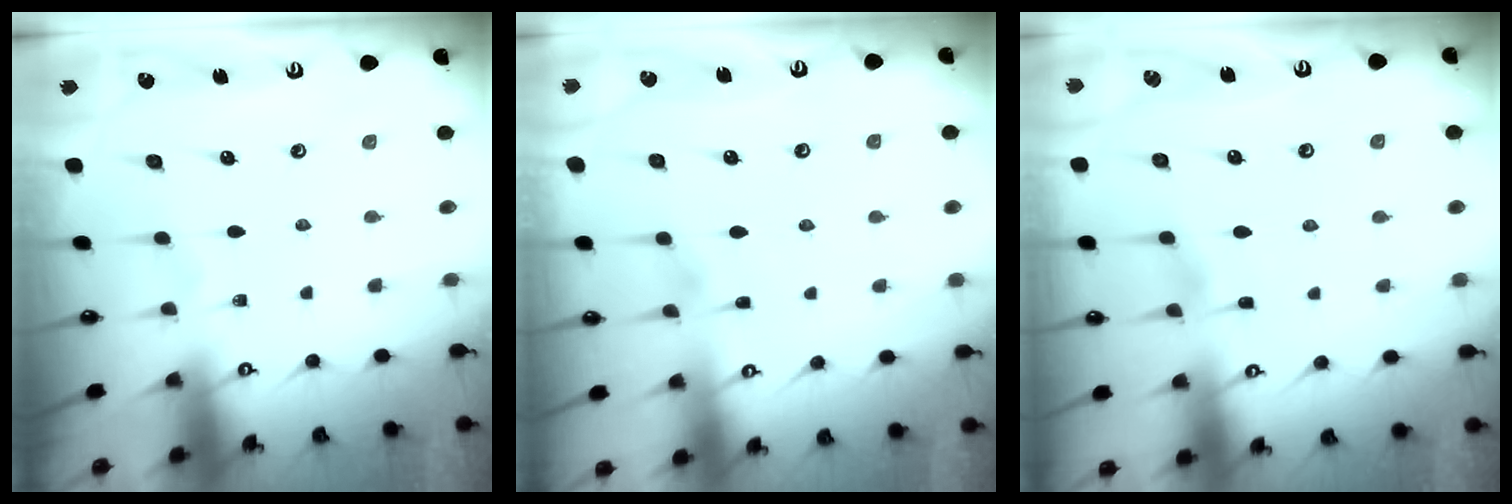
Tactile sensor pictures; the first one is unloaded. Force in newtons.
{"total": 1.9, "press": 1.9, "slide": 0.4}
{"total": 2.2, "press": 2.2, "slide": 0.3}